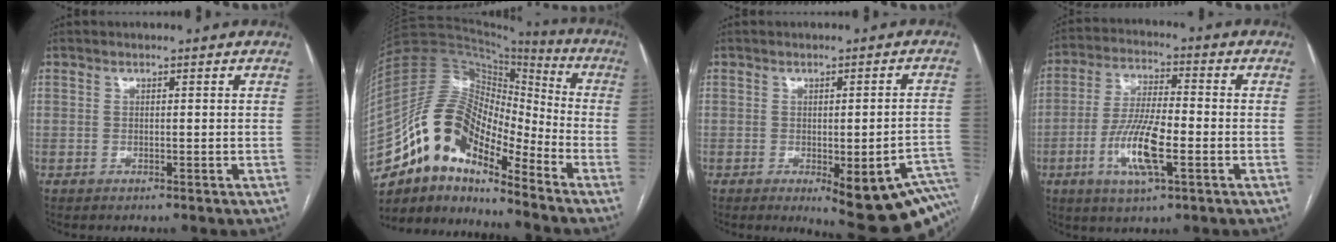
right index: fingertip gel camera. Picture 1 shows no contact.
{"total": 16.6, "force": [-11.0, 6.4, 10.6], "torque": [-0.195, 0.049, -0.198]}
{"total": 15.8, "force": [-9.1, 4.1, 12.2], "torque": [-0.062, 0.002, -0.100]}
{"total": 10.9, "force": [-3.5, 2.3, 10.1], "torque": [-0.204, -0.005, -0.063]}